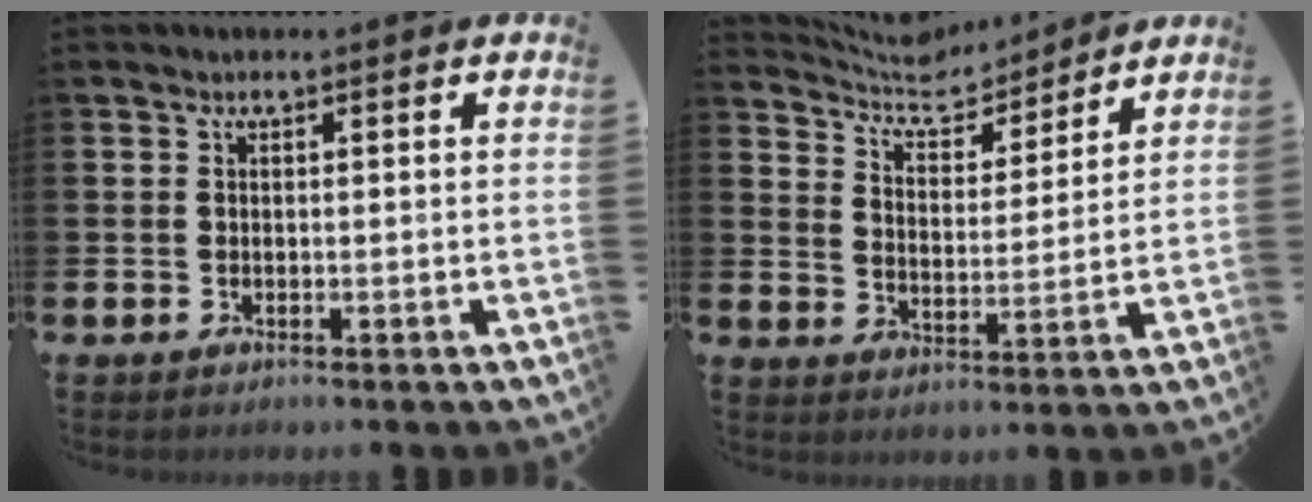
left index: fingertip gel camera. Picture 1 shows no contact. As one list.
[{"total": 6.7, "force": [6.4, 1.6, 0.9], "torque": [-0.050, -0.048, 0.113]}]